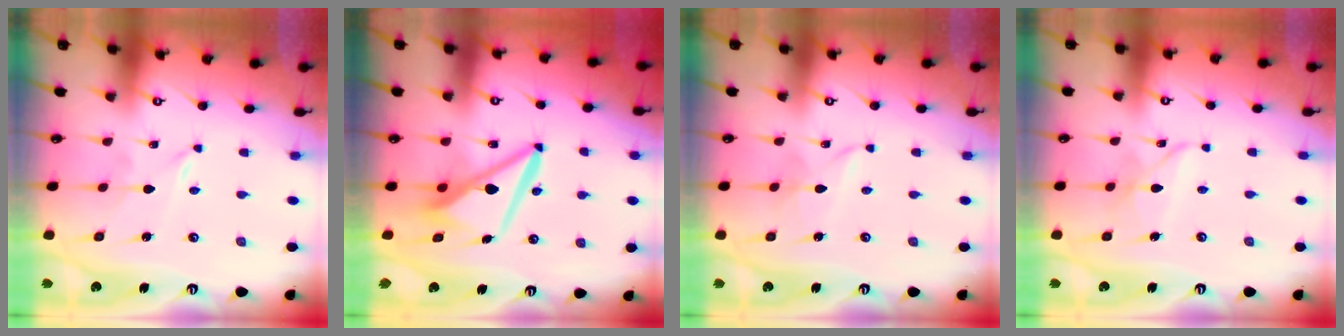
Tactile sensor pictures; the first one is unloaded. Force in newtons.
{"total": 9.7, "press": 9.6, "slide": 1.6}
{"total": 3.0, "press": 3.0, "slide": 0.2}
{"total": 6.4, "press": 6.4, "slide": 0.5}